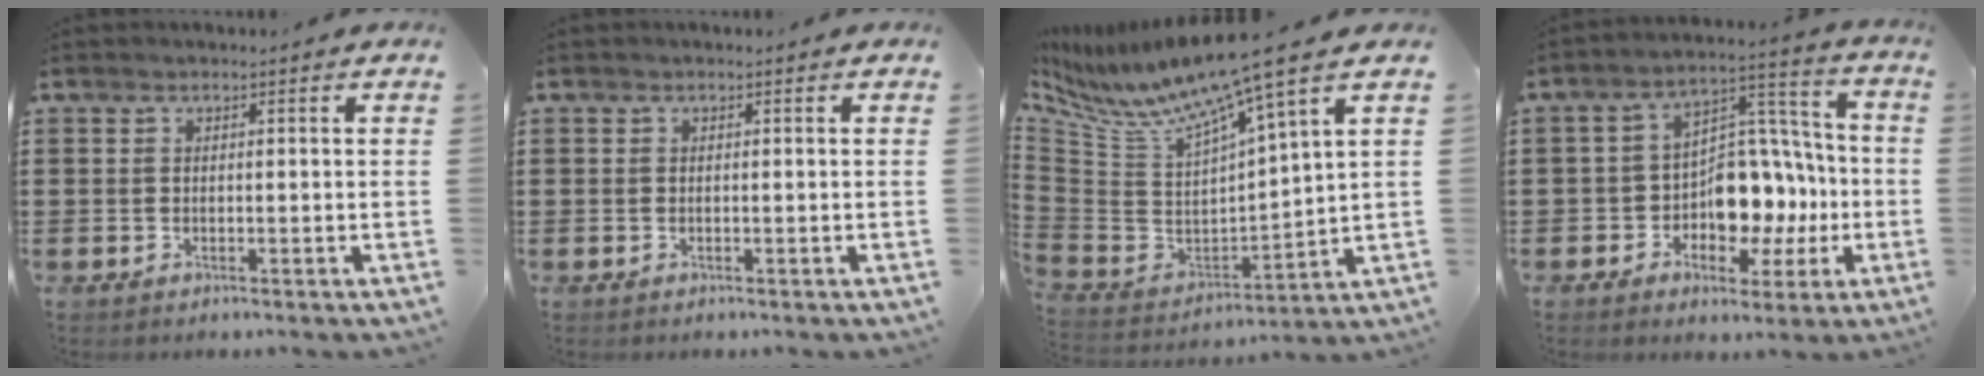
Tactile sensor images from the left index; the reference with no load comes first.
{"total": 0.0}
{"total": 9.2, "force": [6.9, -0.5, 6.1], "torque": [-0.145, -0.056, 0.106]}
{"total": 9.0, "force": [-1.5, 7.3, 5.0], "torque": [-0.089, 0.008, -0.021]}